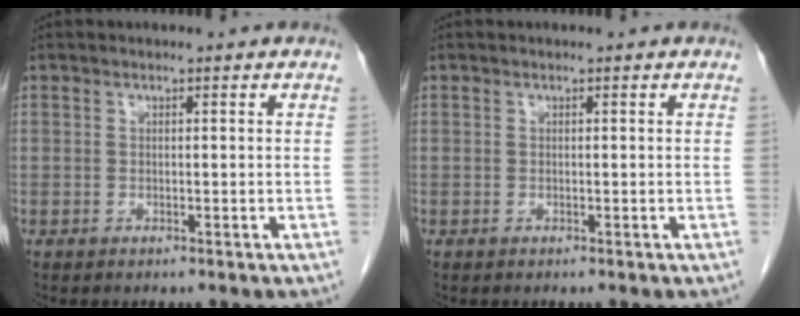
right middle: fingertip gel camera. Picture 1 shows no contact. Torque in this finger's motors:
{"motor_torque": [-0.01, 0.00, 0.00, -0.01]}